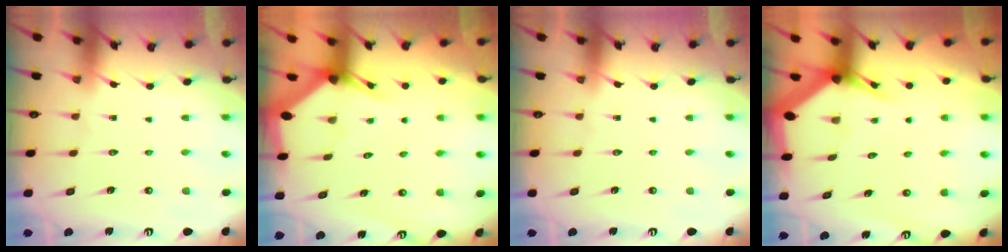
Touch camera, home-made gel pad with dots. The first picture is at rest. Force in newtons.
{"total": 2.9, "press": 2.9, "slide": 0.2}
{"total": 0.0}
{"total": 3.9, "press": 3.9, "slide": 0.1}